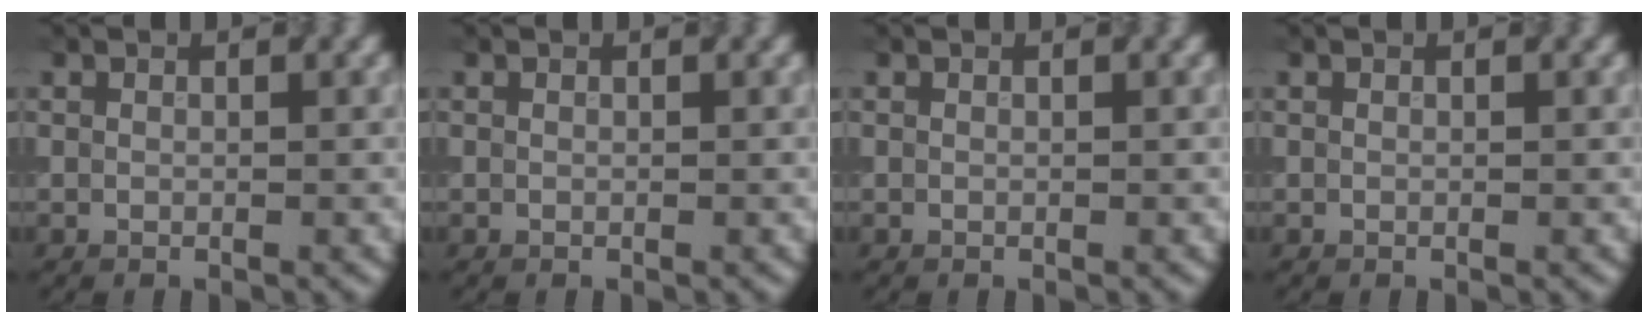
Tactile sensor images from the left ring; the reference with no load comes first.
{"total": 0.0}
{"total": 0.0}
{"total": 0.0}